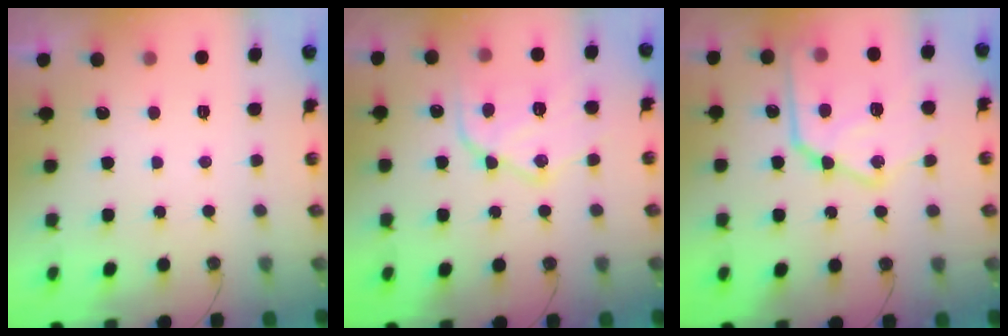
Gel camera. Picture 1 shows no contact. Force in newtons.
{"total": 14.8, "press": 14.8, "slide": 0.7}
{"total": 23.0, "press": 22.9, "slide": 2.5}